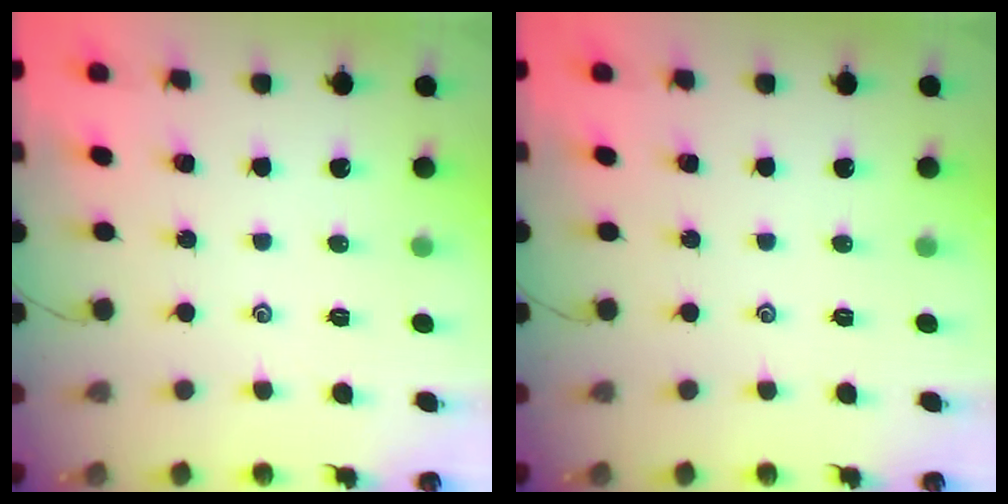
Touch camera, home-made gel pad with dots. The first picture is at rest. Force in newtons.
{"total": 0.0}